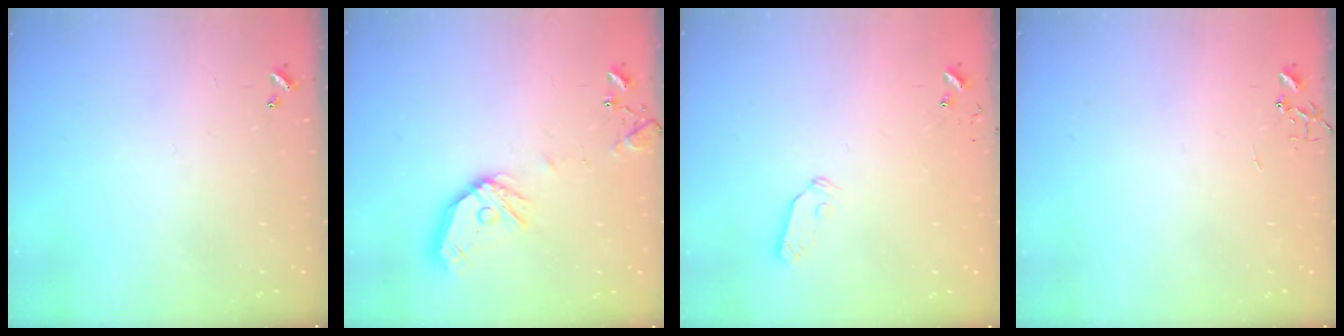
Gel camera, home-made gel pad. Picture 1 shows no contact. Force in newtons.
{"total": 13.4, "press": 13.2, "slide": 2.1}
{"total": 5.6, "press": 5.6, "slide": 0.3}
{"total": 0.0}